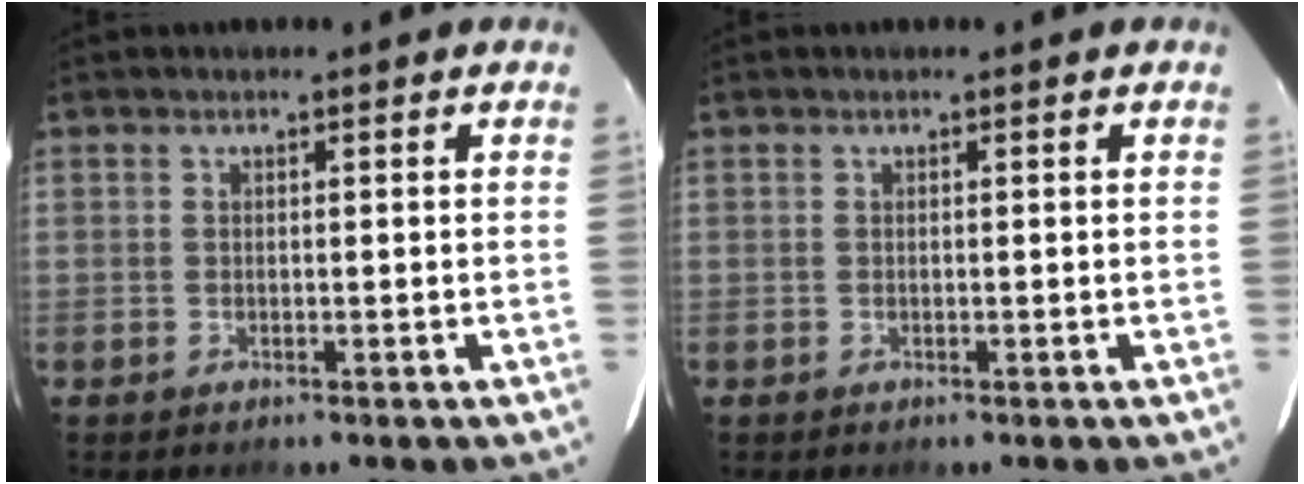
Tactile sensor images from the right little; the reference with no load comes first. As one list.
[{"total": 0.0}]